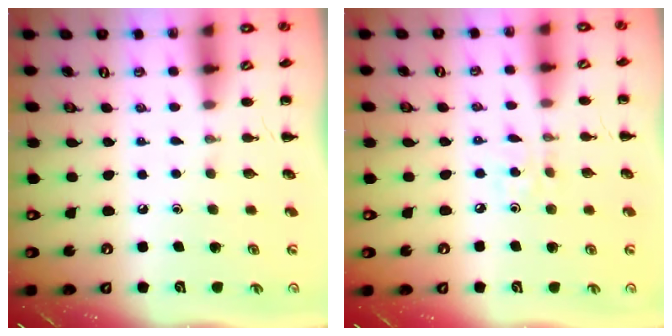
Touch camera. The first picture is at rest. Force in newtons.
{"total": 2.4, "press": 2.2, "slide": 0.8}